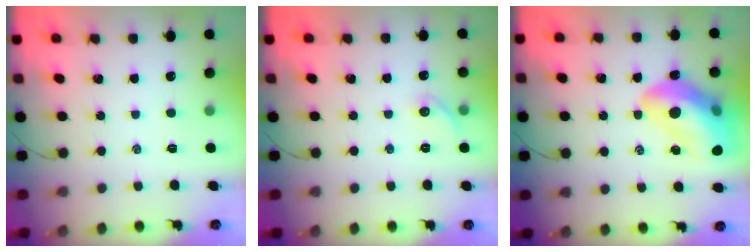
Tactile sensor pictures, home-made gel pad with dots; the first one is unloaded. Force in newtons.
{"total": 5.2, "press": 5.0, "slide": 1.2}
{"total": 19.7, "press": 19.2, "slide": 4.3}